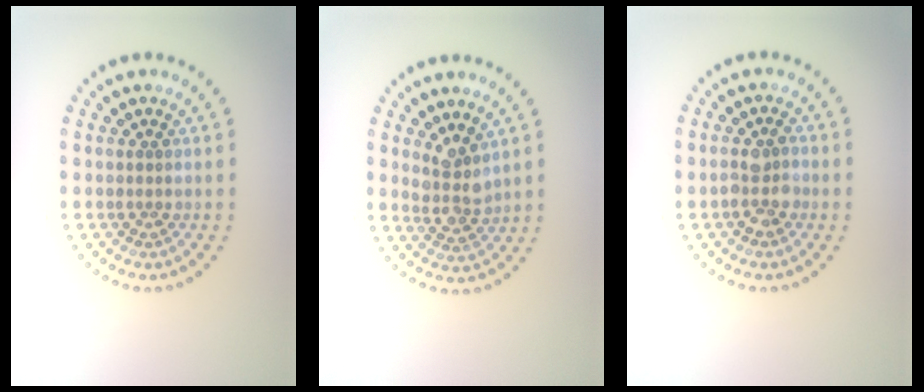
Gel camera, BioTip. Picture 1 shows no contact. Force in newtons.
{"total": 2.8, "press": 2.3, "slide": 1.6}
{"total": 2.2, "press": 2.1, "slide": 0.6}